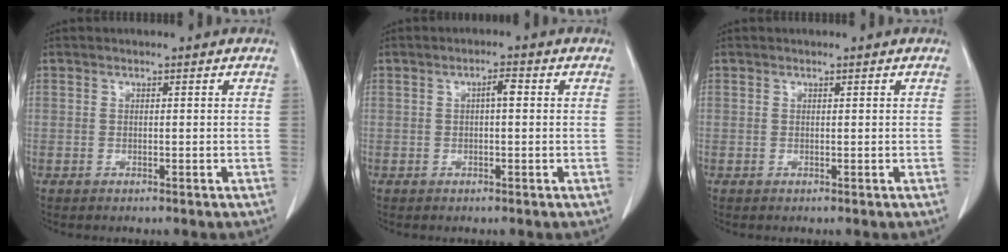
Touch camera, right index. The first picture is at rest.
{"total": 2.0, "force": [0.4, 0.4, 2.0], "torque": [-0.032, 0.005, 0.006]}
{"total": 0.0}